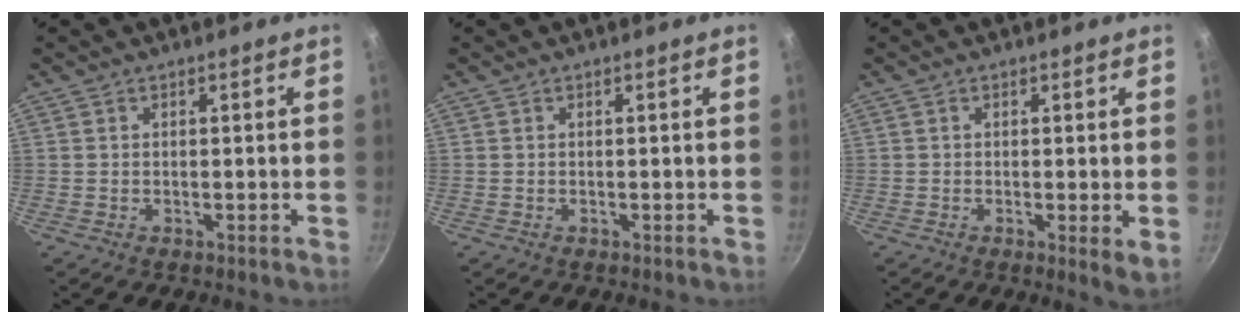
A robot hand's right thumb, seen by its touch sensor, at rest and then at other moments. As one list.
[{"total": 0.0}, {"total": 3.5, "force": [0.0, 0.8, 3.4], "torque": [-0.048, -0.012, -0.003]}]